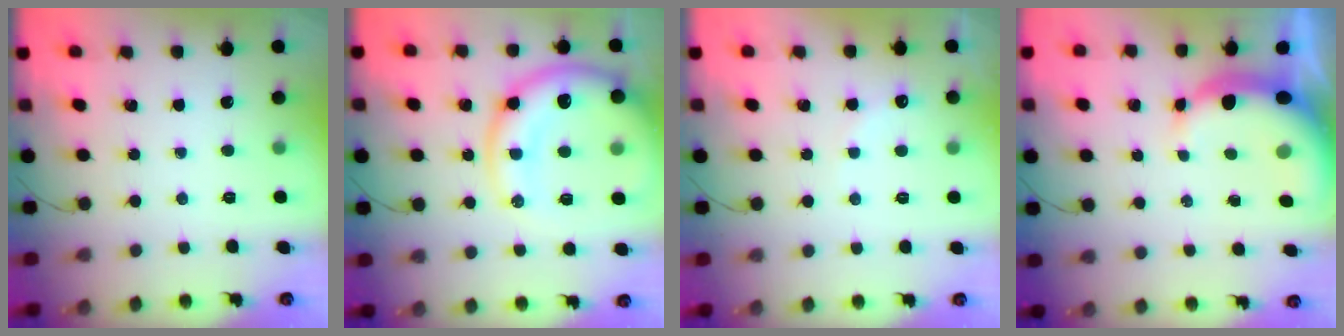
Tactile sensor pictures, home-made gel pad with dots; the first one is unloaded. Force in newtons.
{"total": 18.0, "press": 17.7, "slide": 3.5}
{"total": 6.8, "press": 6.6, "slide": 1.5}
{"total": 8.0, "press": 7.8, "slide": 1.6}